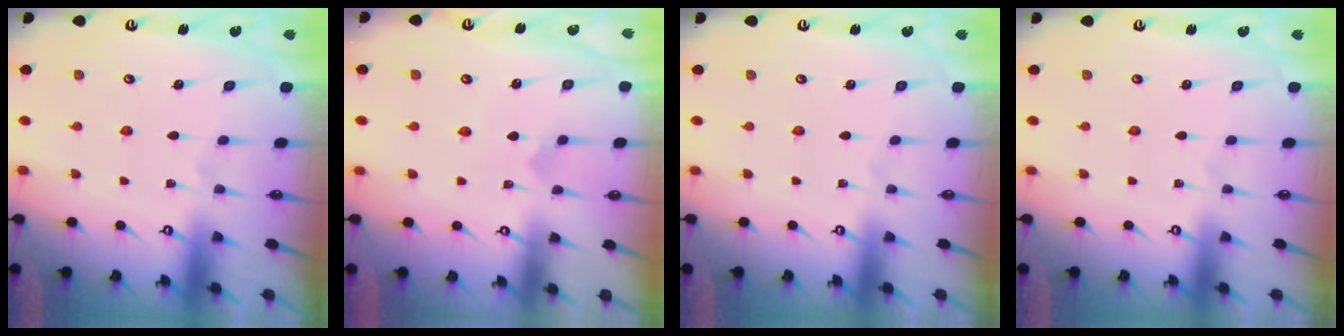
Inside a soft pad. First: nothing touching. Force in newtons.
{"total": 3.8, "press": 3.8, "slide": 0.5}
{"total": 0.0}
{"total": 0.0}